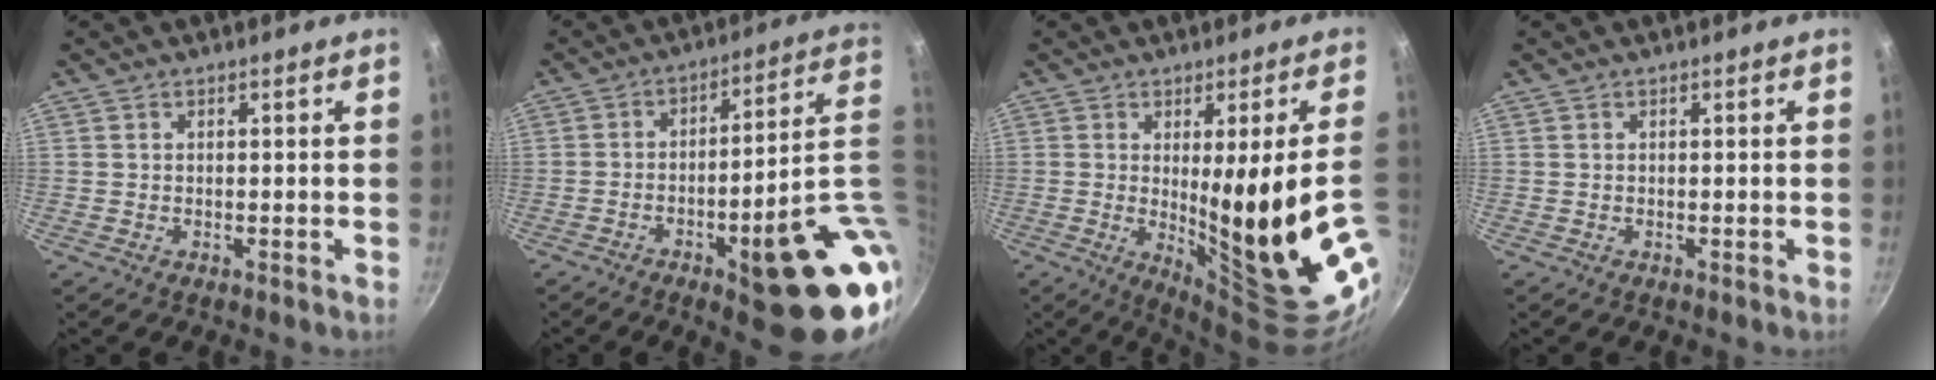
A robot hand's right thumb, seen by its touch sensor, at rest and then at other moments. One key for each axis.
{"total": 22.3, "fx": -3.5, "fy": 6.1, "fz": 21.1, "tx": -0.238, "ty": 0.013, "tz": -0.035}
{"total": 21.8, "fx": -2.6, "fy": 3.1, "fz": 21.4, "tx": -0.273, "ty": -0.039, "tz": -0.011}
{"total": 0.0}